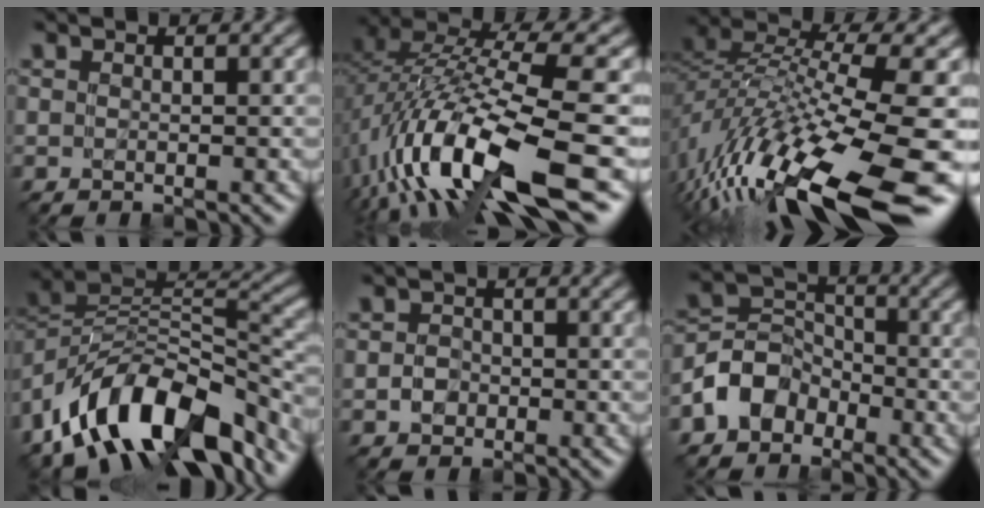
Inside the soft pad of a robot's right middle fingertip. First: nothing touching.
{"total": 13.7, "force": [-4.8, 4.0, 12.3], "torque": [-0.259, 0.005, -0.066]}
{"total": 14.5, "force": [-7.3, 3.6, 12.0], "torque": [-0.243, 0.011, -0.118]}
{"total": 12.4, "force": [-8.0, 6.1, 7.3], "torque": [-0.132, 0.009, -0.145]}
{"total": 1.0, "force": [-0.6, 0.8, -0.1], "torque": [-0.005, 0.000, -0.006]}
{"total": 3.7, "force": [-2.4, 2.7, 0.8], "torque": [-0.021, 0.010, -0.049]}